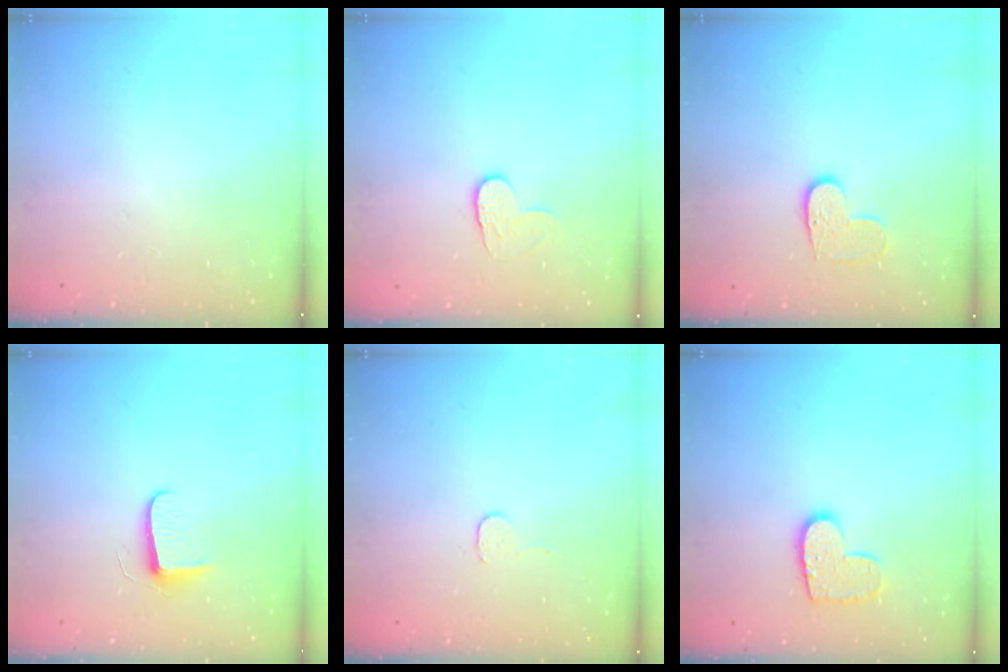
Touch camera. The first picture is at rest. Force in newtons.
{"total": 5.0, "press": 4.9, "slide": 0.5}
{"total": 6.1, "press": 6.1, "slide": 0.4}
{"total": 6.2, "press": 6.2, "slide": 0.8}
{"total": 2.7, "press": 2.7, "slide": 0.2}
{"total": 10.2, "press": 10.1, "slide": 0.5}